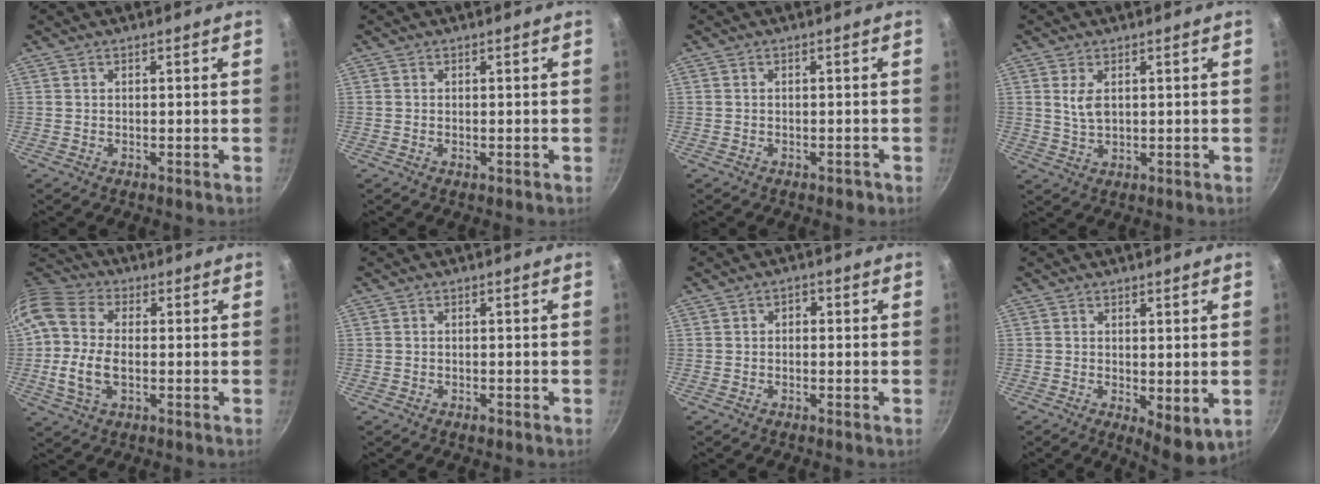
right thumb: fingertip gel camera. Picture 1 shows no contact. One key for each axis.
{"total": 0.8, "fx": -0.2, "fy": 0.4, "fz": 0.6, "tx": -0.010, "ty": 0.001, "tz": -0.003}
{"total": 1.3, "fx": -0.8, "fy": 0.8, "fz": 0.6, "tx": -0.003, "ty": 0.013, "tz": -0.002}
{"total": 3.9, "fx": 1.1, "fy": 2.2, "fz": 3.1, "tx": -0.053, "ty": -0.008, "tz": 0.024}
{"total": 12.3, "fx": -0.8, "fy": 7.6, "fz": 9.7, "tx": -0.191, "ty": 0.018, "tz": -0.030}
{"total": 1.2, "fx": -0.8, "fy": 0.6, "fz": 0.7, "tx": -0.016, "ty": 0.005, "tz": -0.011}
{"total": 1.4, "fx": -0.4, "fy": 1.1, "fz": 0.8, "tx": -0.013, "ty": 0.007, "tz": -0.008}
{"total": 6.1, "fx": -0.6, "fy": 2.5, "fz": 5.6, "tx": -0.069, "ty": -0.018, "tz": -0.002}